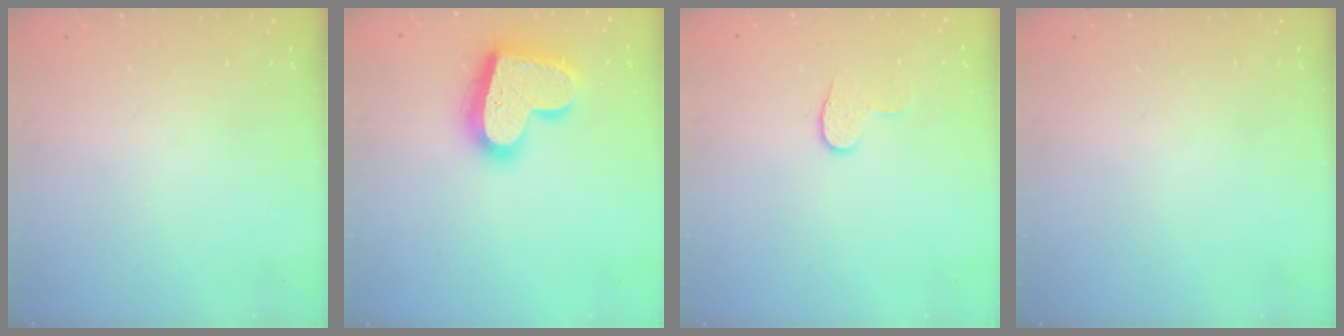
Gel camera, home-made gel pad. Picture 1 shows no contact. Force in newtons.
{"total": 20.4, "press": 20.3, "slide": 1.7}
{"total": 6.3, "press": 6.3, "slide": 0.4}
{"total": 0.0}